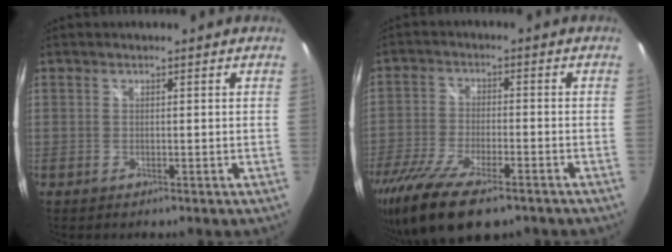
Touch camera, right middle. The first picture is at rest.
{"total": 14.9, "force": [-10.5, 4.7, 9.4], "torque": [-0.208, -0.052, -0.191]}